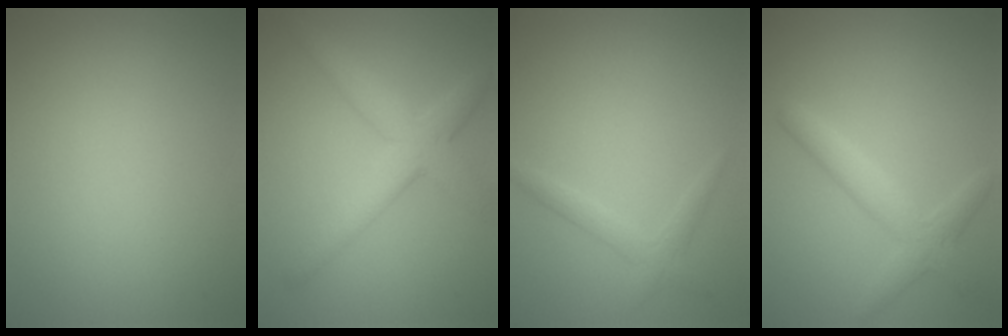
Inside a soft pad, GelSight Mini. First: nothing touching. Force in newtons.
{"total": 4.6, "press": 4.6, "slide": 0.1}
{"total": 1.6, "press": 1.6, "slide": 0.1}
{"total": 1.9, "press": 1.9, "slide": 0.2}